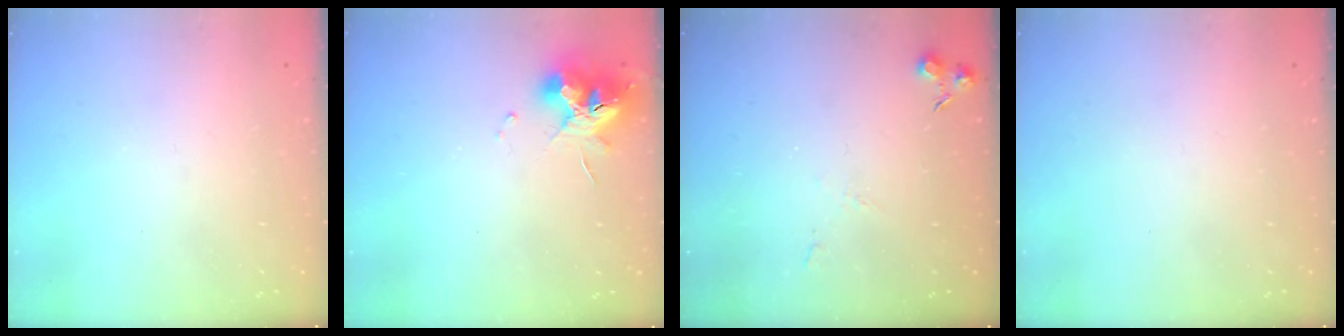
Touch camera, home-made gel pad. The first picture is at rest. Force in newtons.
{"total": 12.5, "press": 12.5, "slide": 1.2}
{"total": 4.5, "press": 4.4, "slide": 0.8}
{"total": 0.0}